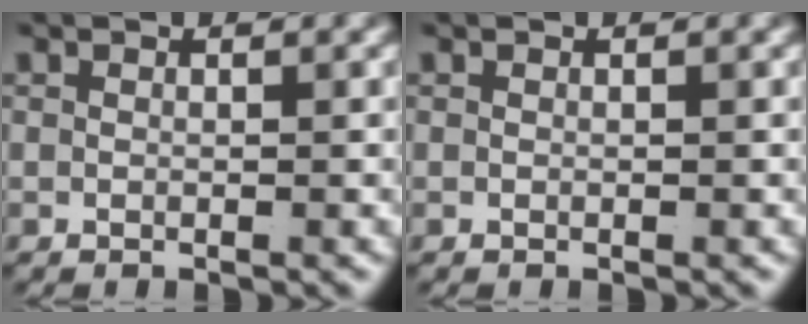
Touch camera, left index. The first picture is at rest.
{"total": 0.0}